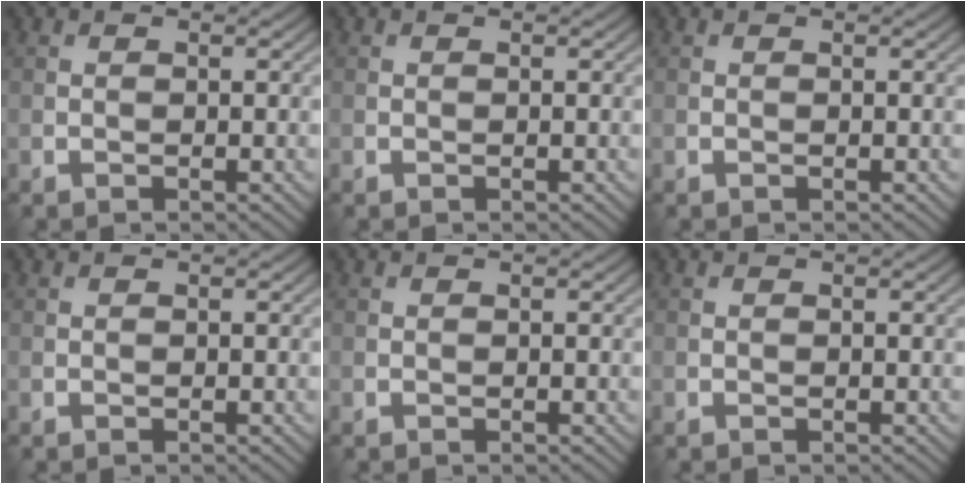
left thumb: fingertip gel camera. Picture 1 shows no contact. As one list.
[{"total": 0.0}, {"total": 0.0}, {"total": 0.0}, {"total": 0.0}, {"total": 0.0}]